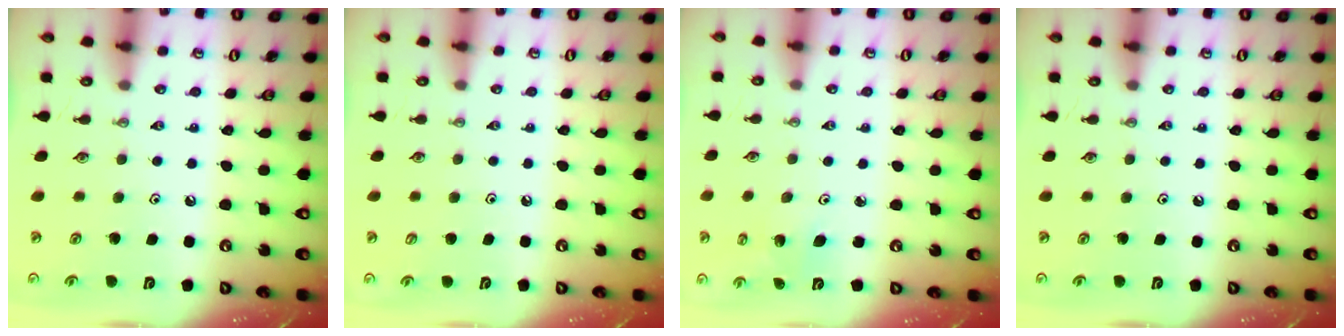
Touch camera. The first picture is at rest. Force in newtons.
{"total": 1.1, "press": 0.0, "slide": 1.1}
{"total": 2.3, "press": 2.3, "slide": 0.2}
{"total": 0.0}